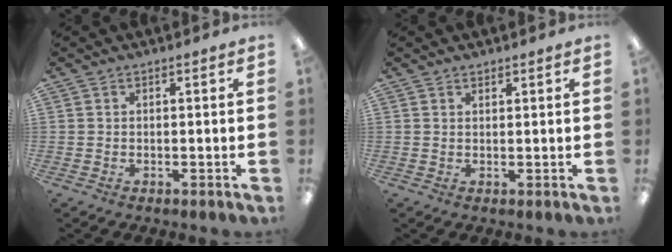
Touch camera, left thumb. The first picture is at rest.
{"total": 1.0, "force": [1.0, 0.3, 0.0], "torque": [-0.001, -0.001, 0.018]}